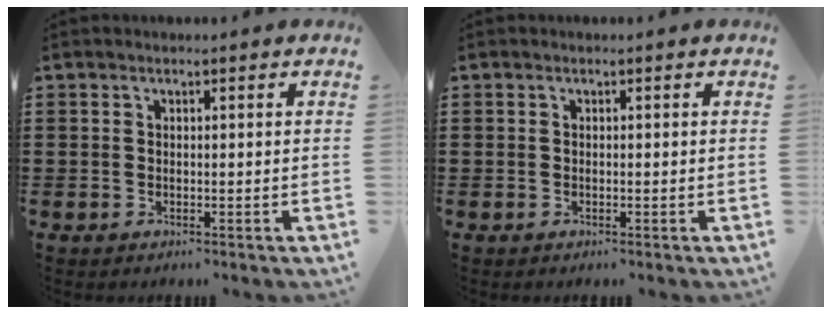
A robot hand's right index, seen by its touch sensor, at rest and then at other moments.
{"total": 0.0}